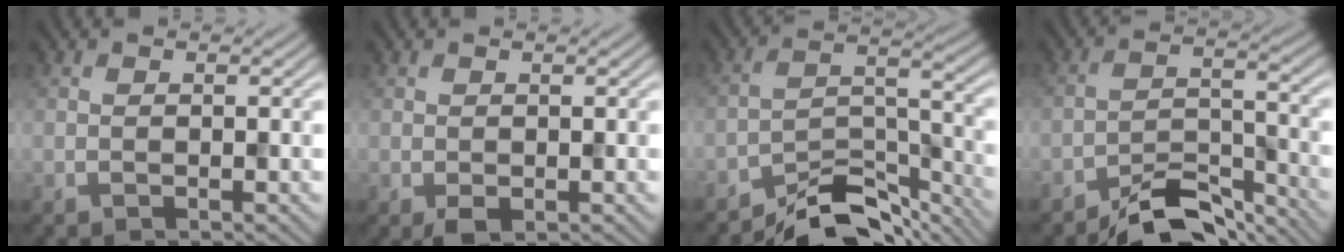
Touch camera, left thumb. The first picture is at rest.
{"total": 1.2, "force": [-0.4, 0.7, 0.8], "torque": [-0.014, -0.005, -0.005]}
{"total": 8.9, "force": [-8.1, 2.2, 3.0], "torque": [-0.041, 0.005, -0.151]}
{"total": 7.3, "force": [-6.4, 1.9, 2.9], "torque": [-0.046, 0.004, -0.120]}